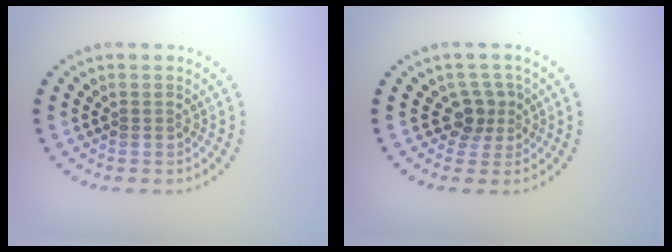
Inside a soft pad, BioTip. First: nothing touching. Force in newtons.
{"total": 2.4, "press": 1.7, "slide": 1.6}